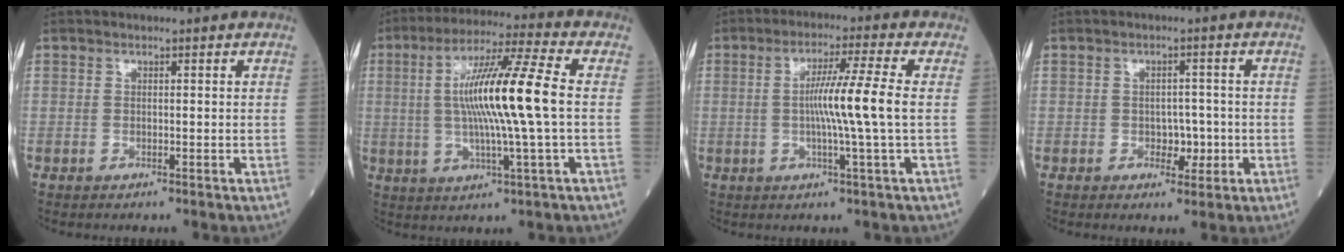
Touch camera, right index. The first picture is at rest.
{"total": 14.1, "force": [0.6, -0.6, 14.1], "torque": [-0.262, 0.012, 0.007]}
{"total": 7.9, "force": [-0.1, -1.7, 7.7], "torque": [-0.140, 0.002, -0.003]}
{"total": 2.9, "force": [-0.8, 2.0, 2.0], "torque": [-0.020, 0.005, -0.009]}